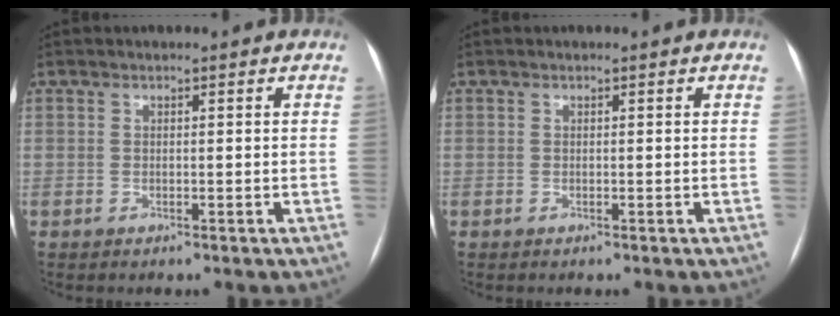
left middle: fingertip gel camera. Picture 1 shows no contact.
{"total": 0.0}